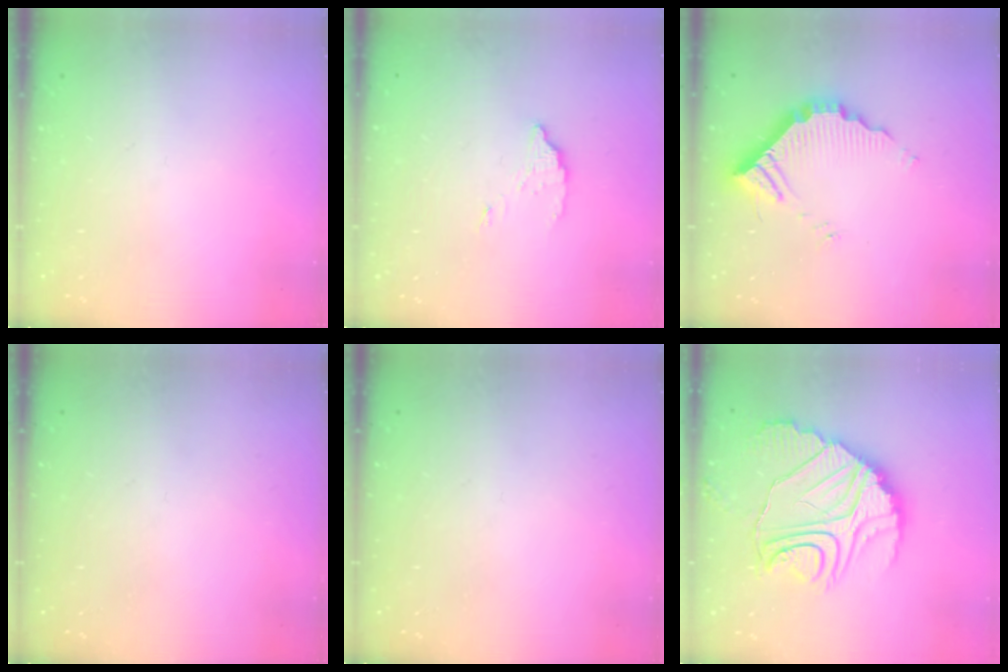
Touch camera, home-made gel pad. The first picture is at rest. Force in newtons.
{"total": 2.8, "press": 2.8, "slide": 0.2}
{"total": 10.1, "press": 10.1, "slide": 0.4}
{"total": 0.0}
{"total": 0.0}
{"total": 15.6, "press": 15.6, "slide": 1.0}